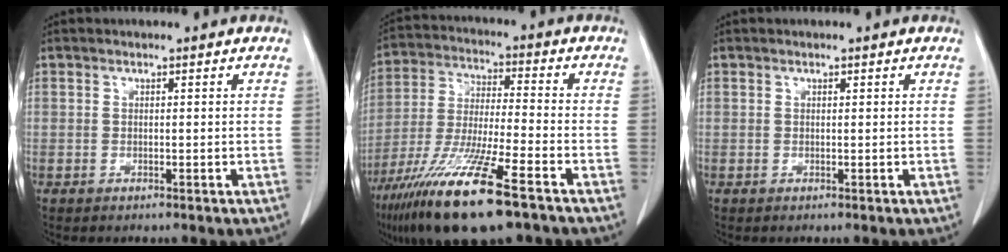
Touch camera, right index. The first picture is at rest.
{"total": 17.3, "force": [-10.6, 1.5, 13.5], "torque": [-0.273, -0.048, -0.196]}
{"total": 0.0}